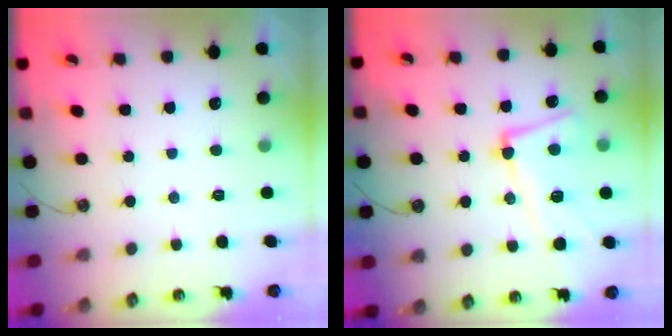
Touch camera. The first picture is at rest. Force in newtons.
{"total": 7.9, "press": 7.7, "slide": 2.1}